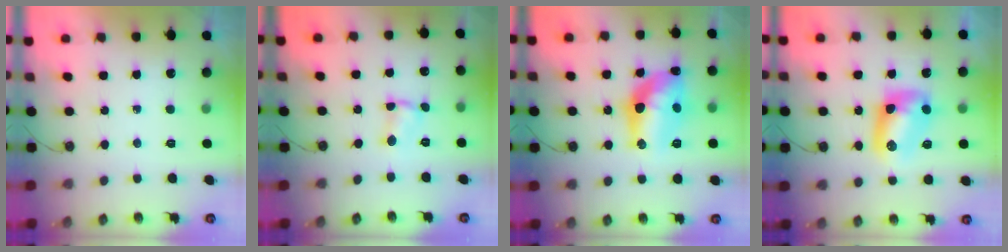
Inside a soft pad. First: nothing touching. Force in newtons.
{"total": 2.1, "press": 2.1, "slide": 0.3}
{"total": 14.5, "press": 14.5, "slide": 0.7}
{"total": 9.6, "press": 9.5, "slide": 1.2}